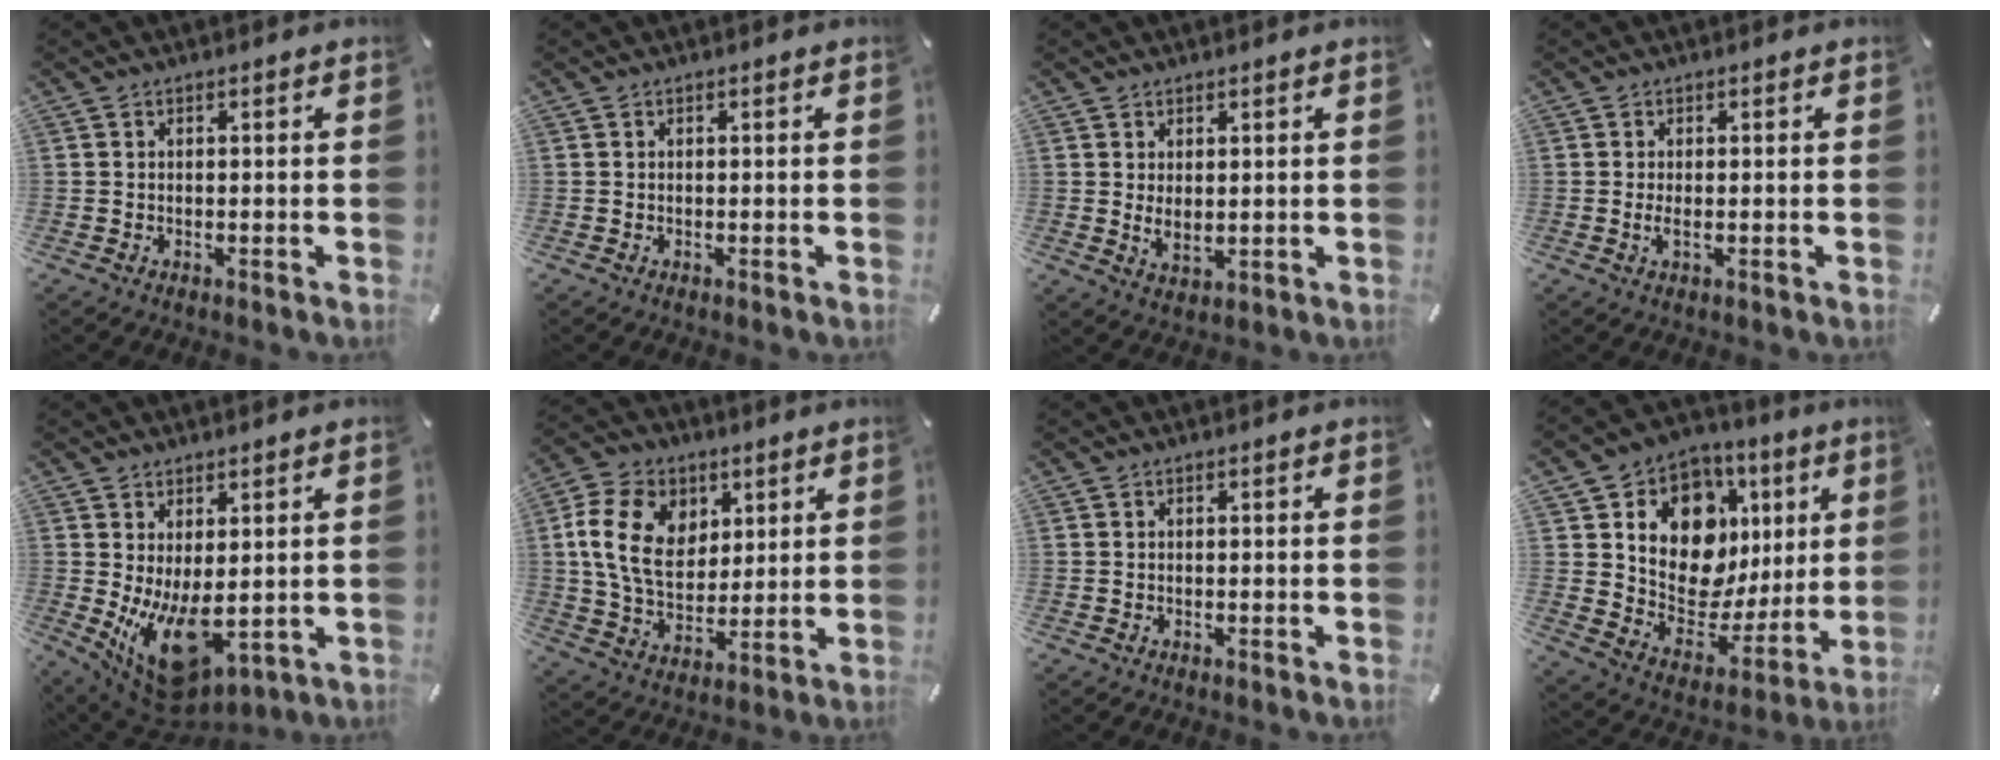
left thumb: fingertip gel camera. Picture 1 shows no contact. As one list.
[{"total": 0.0}, {"total": 3.1, "force": [1.1, 1.6, 2.4], "torque": [-0.048, -0.005, 0.017]}, {"total": 2.0, "force": [-0.1, 0.5, 2.0], "torque": [-0.044, -0.006, -0.005]}, {"total": 11.8, "force": [-0.5, 6.6, 9.8], "torque": [-0.169, -0.024, 0.002]}, {"total": 14.9, "force": [4.4, 11.3, 8.7], "torque": [-0.181, 0.000, 0.080]}, {"total": 0.0}, {"total": 14.9, "force": [5.2, 11.8, 7.4], "torque": [-0.108, -0.046, 0.098]}]